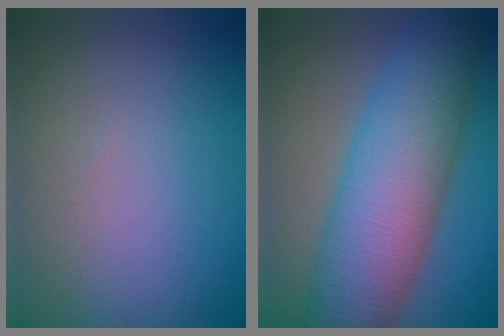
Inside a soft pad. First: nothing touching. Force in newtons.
{"total": 10.8, "press": 10.8, "slide": 0.3}